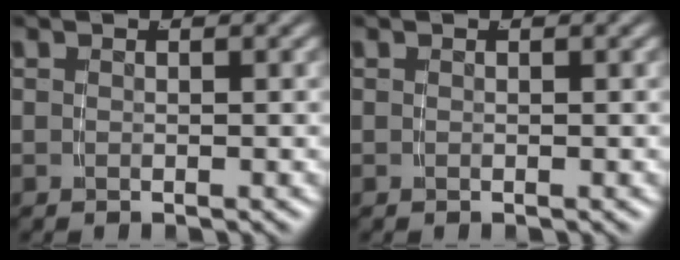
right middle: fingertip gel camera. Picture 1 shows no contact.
{"total": 0.0}